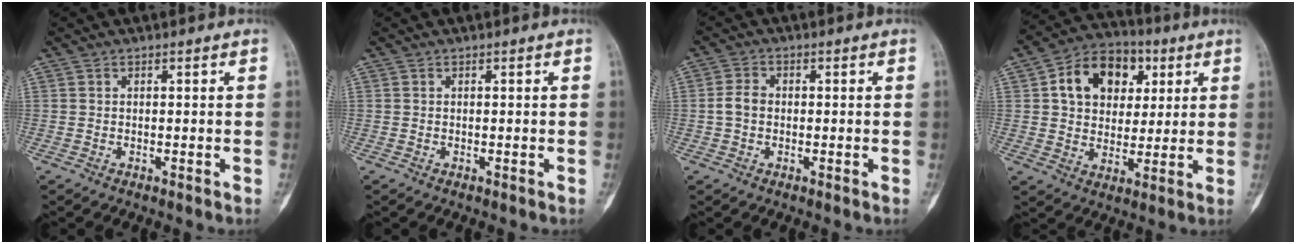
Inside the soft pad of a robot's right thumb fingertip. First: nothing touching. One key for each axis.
{"total": 0.0}
{"total": 3.3, "fx": -0.3, "fy": 2.5, "fz": 2.1, "tx": -0.040, "ty": 0.009, "tz": -0.011}
{"total": 14.3, "fx": 4.3, "fy": 10.7, "fz": 8.4, "tx": -0.097, "ty": 0.003, "tz": 0.065}